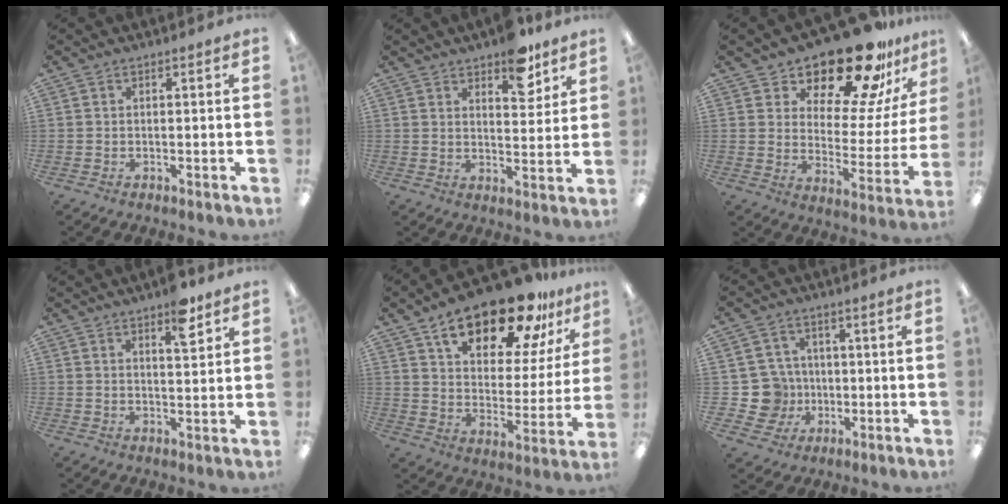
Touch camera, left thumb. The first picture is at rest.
{"total": 9.2, "force": [6.6, 4.1, 4.9], "torque": [-0.042, -0.040, 0.108]}
{"total": 20.5, "force": [17.4, 5.9, 9.1], "torque": [-0.148, -0.136, 0.294]}
{"total": 6.8, "force": [4.6, 2.1, 4.5], "torque": [-0.053, -0.023, 0.071]}
{"total": 20.6, "force": [14.5, 8.8, 11.7], "torque": [-0.182, -0.082, 0.245]}
{"total": 9.9, "force": [-0.8, 9.5, 2.6], "torque": [-0.070, 0.009, -0.005]}